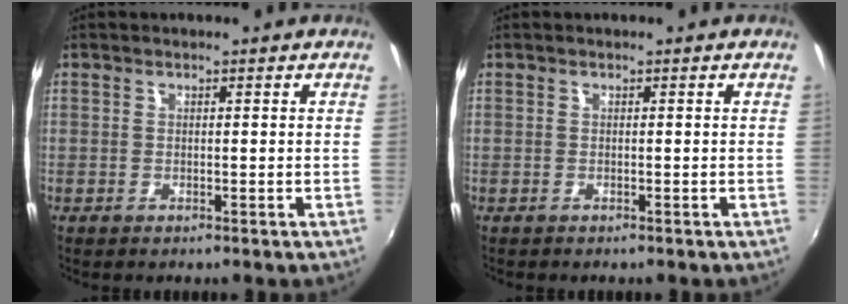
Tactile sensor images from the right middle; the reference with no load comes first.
{"total": 0.0}